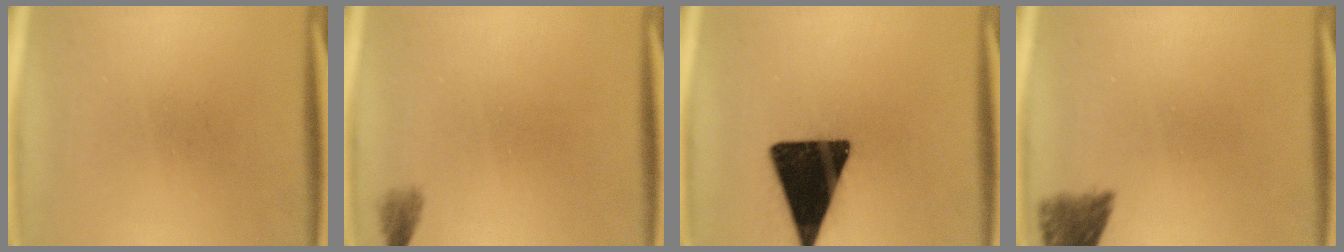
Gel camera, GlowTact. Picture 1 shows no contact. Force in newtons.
{"total": 1.3}
{"total": 19.6}
{"total": 4.6}